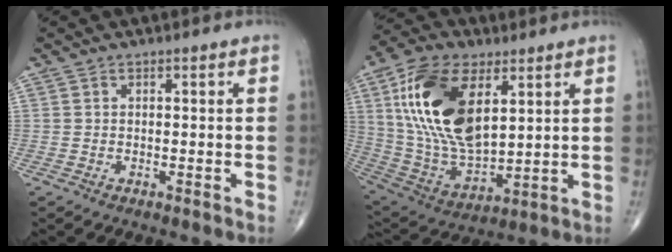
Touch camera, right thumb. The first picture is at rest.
{"total": 21.8, "force": [6.9, 11.3, 17.3], "torque": [-0.325, -0.024, 0.133]}